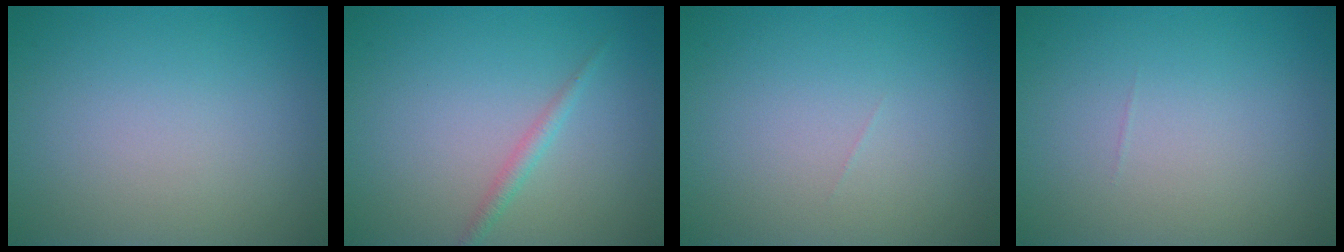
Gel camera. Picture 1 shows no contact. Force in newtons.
{"total": 1.3, "press": 1.3, "slide": 0.1}
{"total": 0.0}
{"total": 0.0}